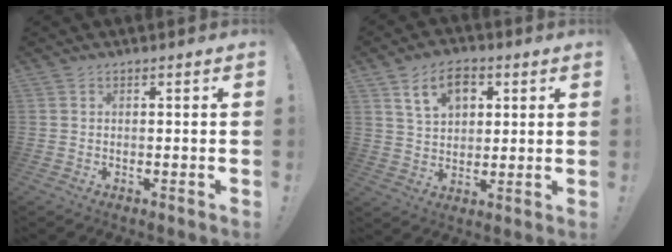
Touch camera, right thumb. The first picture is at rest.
{"total": 11.2, "force": [5.2, 7.4, 6.7], "torque": [-0.106, -0.003, 0.097]}